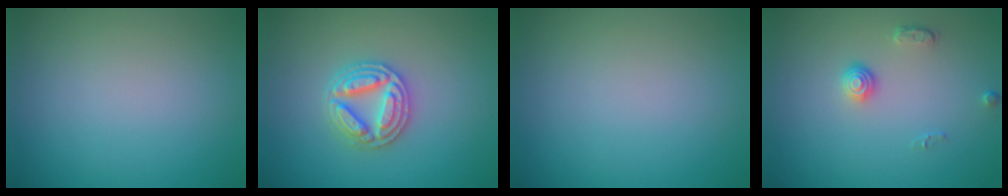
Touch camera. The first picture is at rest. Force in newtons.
{"total": 4.5, "press": 4.4, "slide": 0.7}
{"total": 0.0}
{"total": 1.4, "press": 1.0, "slide": 1.0}